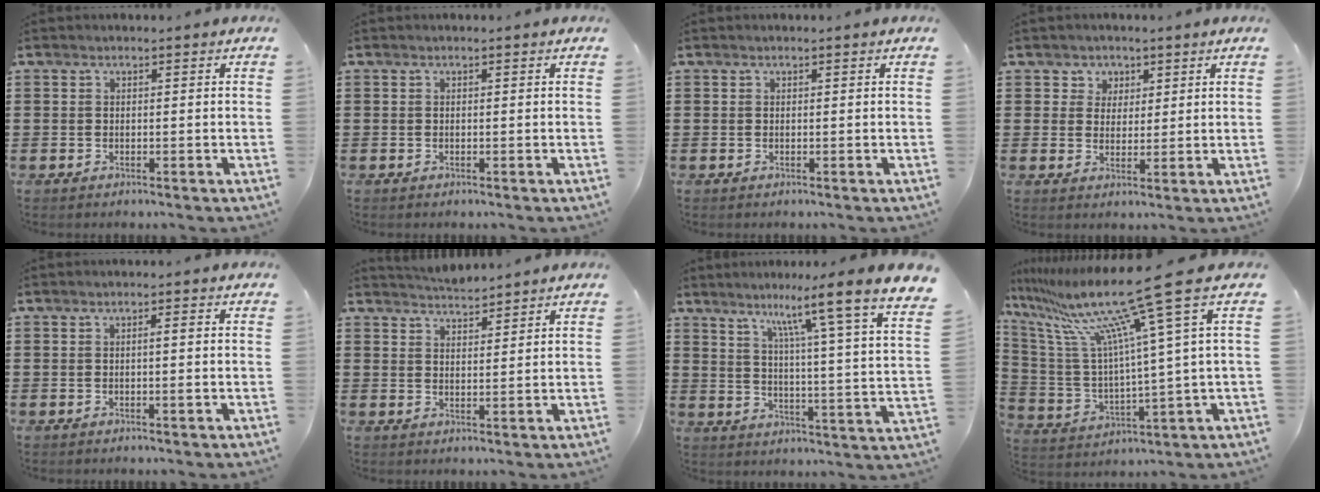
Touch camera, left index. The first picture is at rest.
{"total": 0.0}
{"total": 0.0}
{"total": 3.0, "force": [1.5, 2.6, -0.2], "torque": [-0.005, 0.008, 0.024]}
{"total": 1.4, "force": [0.0, 0.0, 1.4], "torque": [-0.024, -0.001, -0.002]}
{"total": 3.0, "force": [3.0, 0.1, 0.2], "torque": [-0.011, -0.006, 0.057]}
{"total": 8.8, "force": [7.0, -1.4, 5.2], "torque": [-0.092, -0.075, 0.096]}
{"total": 15.8, "force": [10.5, -0.3, 11.8], "torque": [-0.272, -0.073, 0.157]}